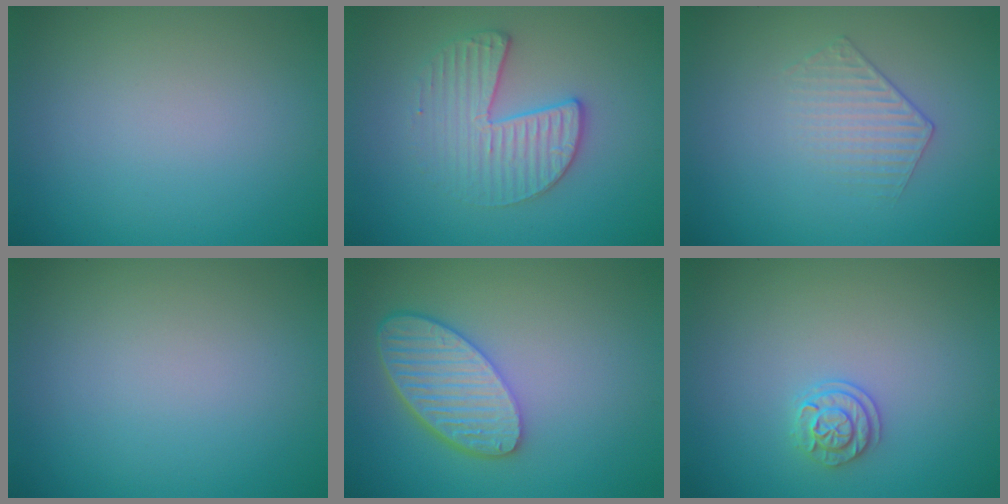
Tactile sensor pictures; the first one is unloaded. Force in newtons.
{"total": 3.3, "press": 3.0, "slide": 1.3}
{"total": 1.5, "press": 0.9, "slide": 1.2}
{"total": 0.0}
{"total": 5.5, "press": 4.4, "slide": 3.3}
{"total": 1.9, "press": 1.7, "slide": 0.8}